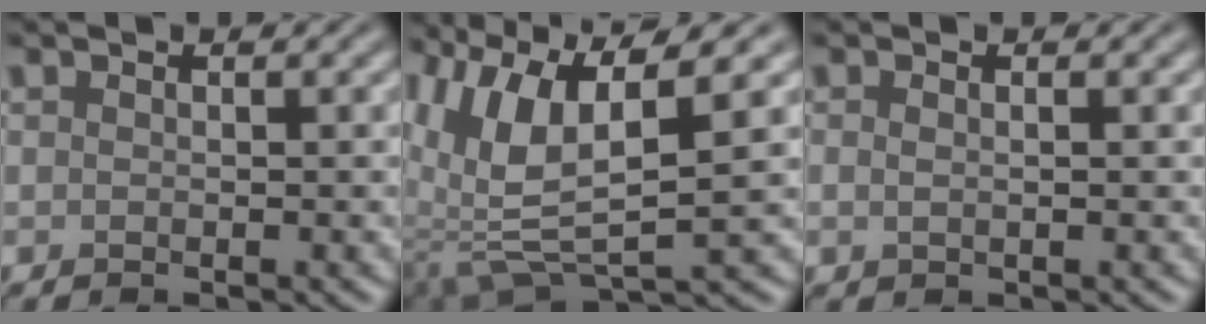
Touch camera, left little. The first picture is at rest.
{"total": 9.0, "force": [2.6, 3.2, 8.1], "torque": [-0.175, 0.000, 0.052]}
{"total": 0.8, "force": [0.1, 0.4, 0.7], "torque": [-0.016, -0.003, 0.004]}